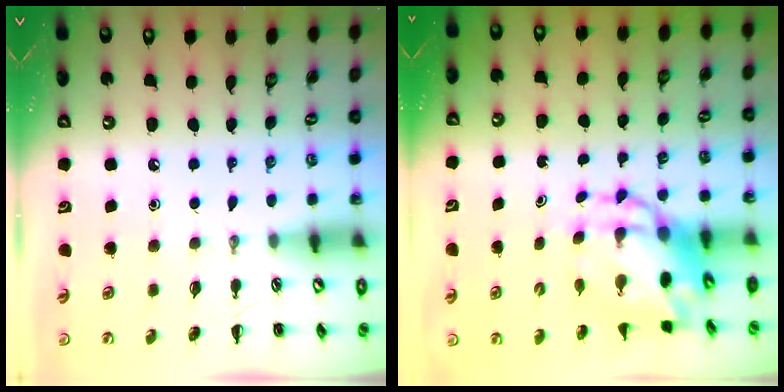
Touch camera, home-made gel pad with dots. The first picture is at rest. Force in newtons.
{"total": 7.8, "press": 7.5, "slide": 2.0}